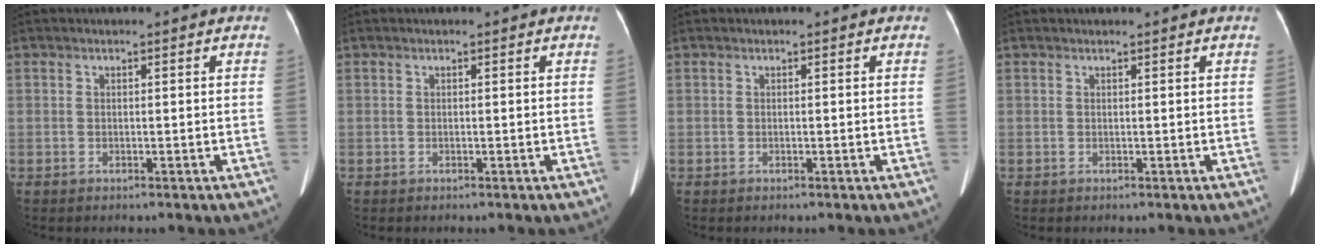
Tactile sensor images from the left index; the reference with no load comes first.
{"total": 0.0}
{"total": 0.0}
{"total": 0.6, "force": [0.6, 0.0, 0.2], "torque": [-0.004, 0.010, 0.012]}